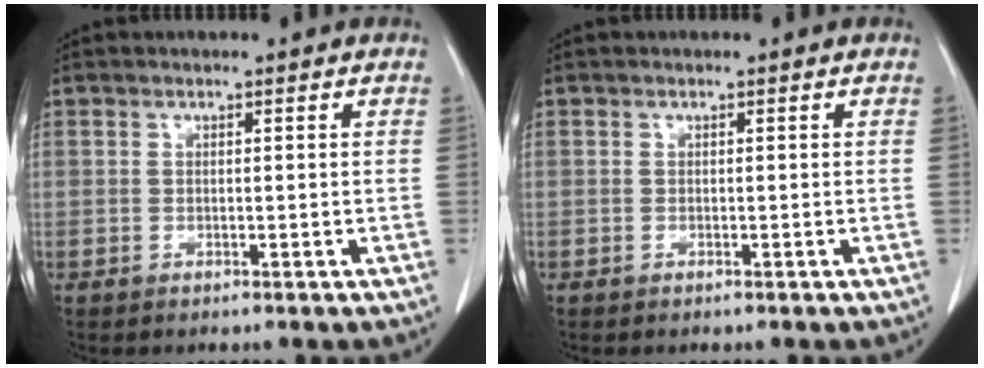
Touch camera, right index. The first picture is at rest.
{"total": 0.0}